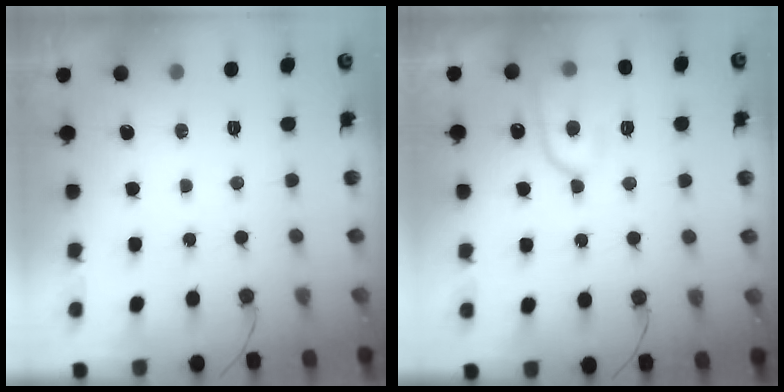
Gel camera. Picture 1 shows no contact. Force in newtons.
{"total": 11.2, "press": 11.1, "slide": 1.1}